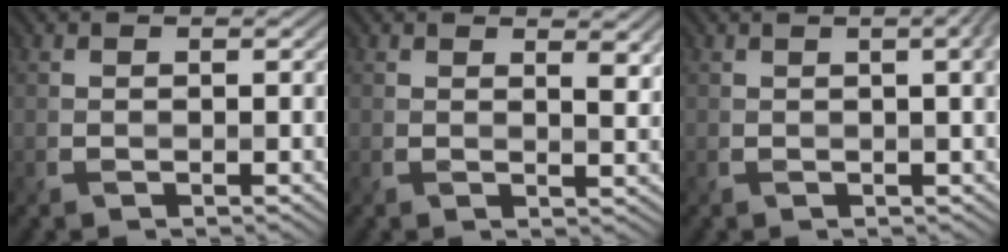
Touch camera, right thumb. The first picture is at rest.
{"total": 2.9, "force": [1.5, 1.0, 2.2], "torque": [-0.036, -0.002, 0.026]}
{"total": 3.5, "force": [0.7, 0.9, 3.3], "torque": [-0.034, 0.016, 0.007]}